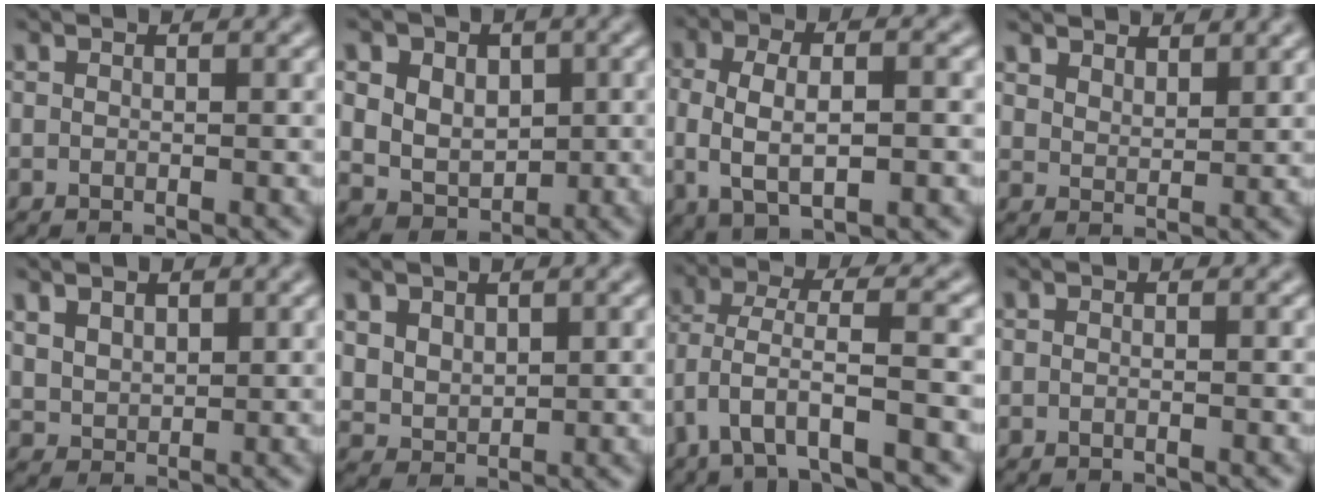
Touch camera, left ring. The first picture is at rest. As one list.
[{"total": 7.6, "force": [2.3, 6.2, 3.8], "torque": [-0.072, 0.019, 0.032]}, {"total": 6.0, "force": [-0.6, 2.6, 5.4], "torque": [-0.104, -0.005, -0.011]}, {"total": 3.5, "force": [3.1, 1.3, 0.9], "torque": [-0.027, -0.003, 0.059]}, {"total": 3.4, "force": [2.0, 2.3, 1.7], "torque": [-0.043, 0.006, 0.037]}, {"total": 2.8, "force": [1.2, 2.1, 1.4], "torque": [-0.036, -0.009, 0.027]}, {"total": 5.7, "force": [-3.0, 1.4, 4.7], "torque": [-0.098, 0.001, -0.058]}, {"total": 0.0}]